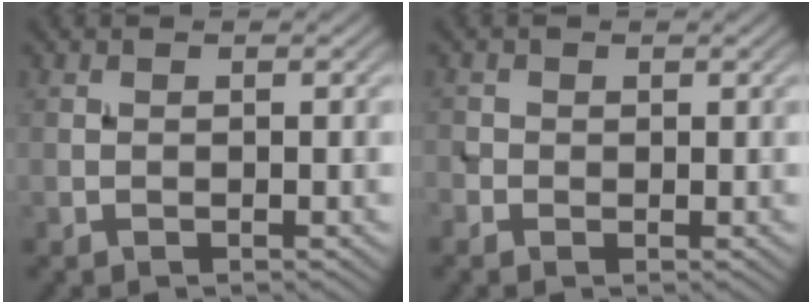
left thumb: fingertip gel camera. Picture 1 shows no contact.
{"total": 1.1, "force": [-0.1, 1.0, 0.3], "torque": [-0.008, -0.001, -0.007]}